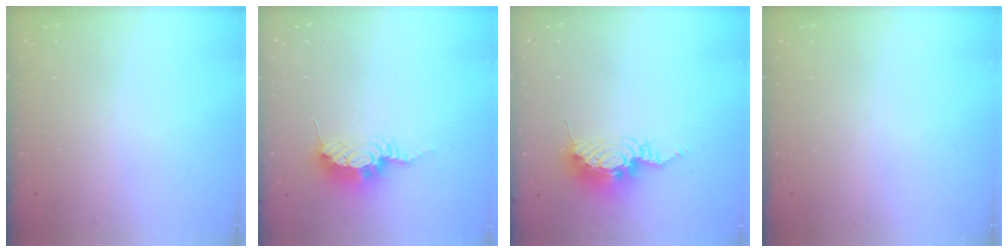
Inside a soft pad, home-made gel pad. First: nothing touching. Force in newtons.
{"total": 9.2, "press": 9.2, "slide": 1.1}
{"total": 12.2, "press": 12.1, "slide": 1.2}
{"total": 0.0}